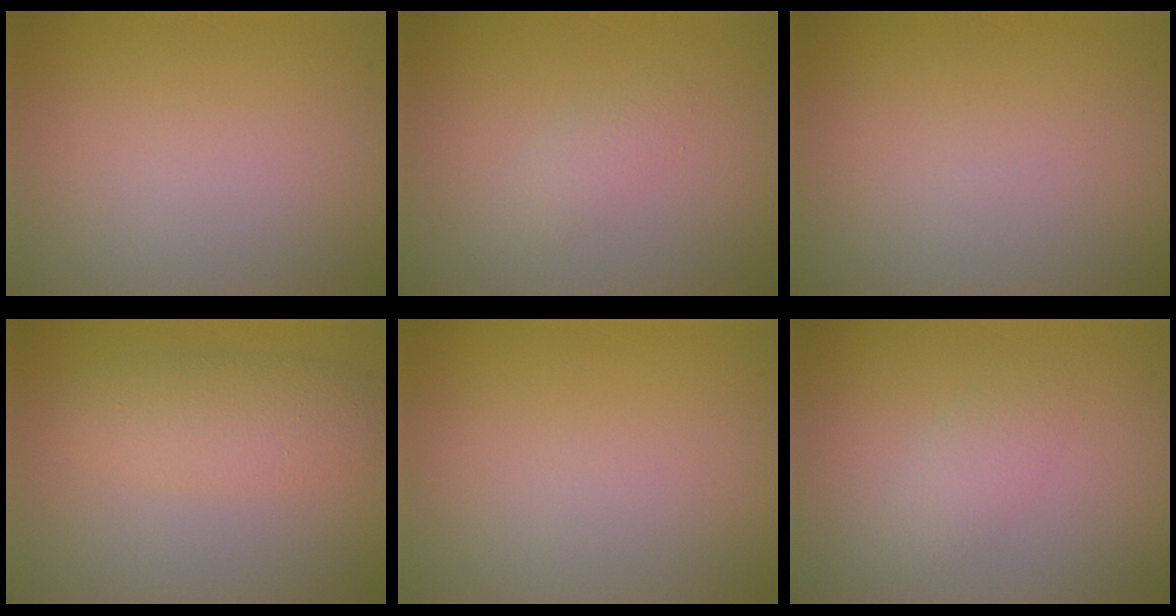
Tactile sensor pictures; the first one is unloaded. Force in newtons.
{"total": 1.3, "press": 1.3, "slide": 0.0}
{"total": 0.0}
{"total": 3.7, "press": 3.7, "slide": 0.1}
{"total": 0.0}
{"total": 1.9, "press": 1.9, "slide": 0.1}